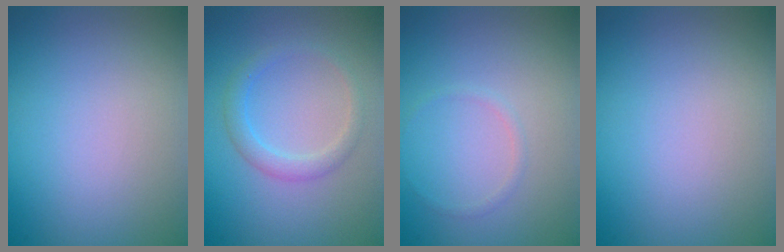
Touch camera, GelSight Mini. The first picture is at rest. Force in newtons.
{"total": 2.0, "press": 2.0, "slide": 0.2}
{"total": 0.7, "press": 0.7, "slide": 0.1}
{"total": 0.0}